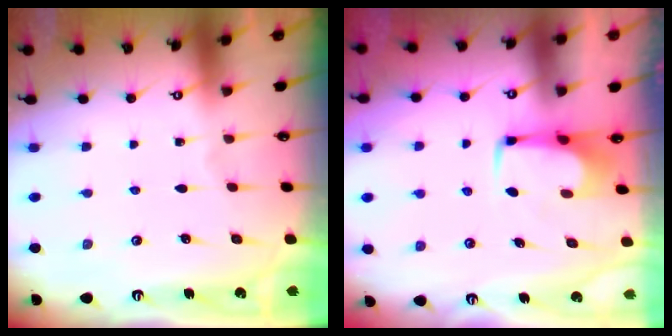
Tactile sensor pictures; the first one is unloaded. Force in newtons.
{"total": 1.9, "press": 1.8, "slide": 0.6}